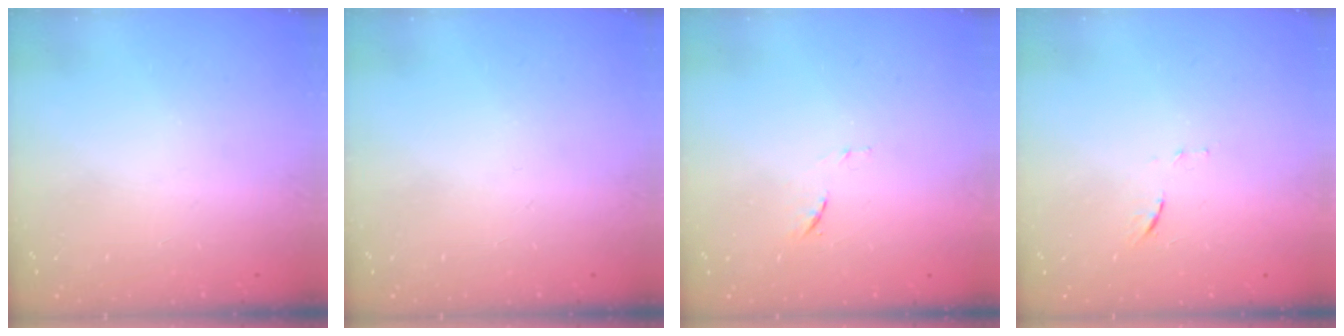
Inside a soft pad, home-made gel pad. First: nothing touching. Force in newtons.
{"total": 0.0}
{"total": 7.8, "press": 7.7, "slide": 0.6}
{"total": 5.0, "press": 5.0, "slide": 0.6}